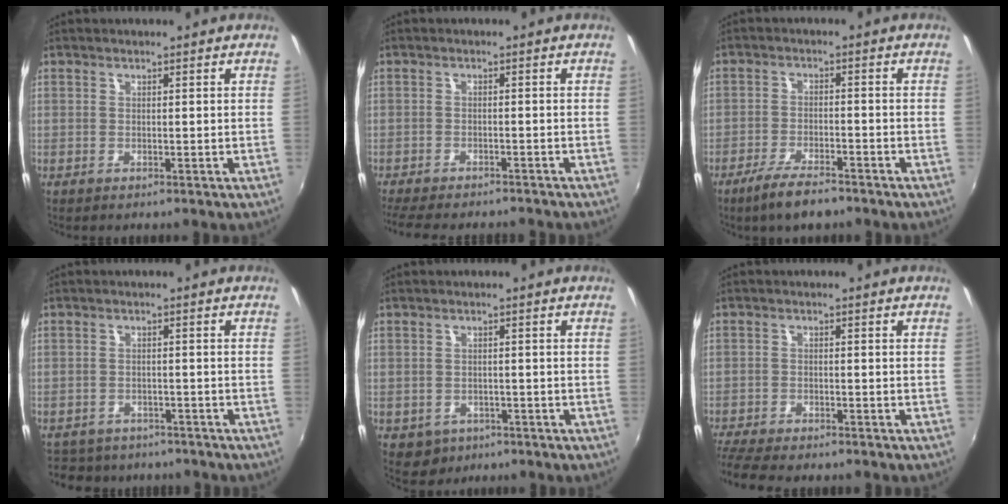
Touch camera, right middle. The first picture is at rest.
{"total": 11.0, "force": [-9.7, 2.3, 4.7], "torque": [-0.108, -0.023, -0.146]}
{"total": 7.0, "force": [-5.4, 1.6, 4.1], "torque": [-0.100, -0.012, -0.096]}
{"total": 8.2, "force": [-7.0, 3.7, 2.0], "torque": [-0.052, -0.006, -0.100]}
{"total": 4.6, "force": [-2.0, 3.9, 1.5], "torque": [-0.041, -0.005, -0.019]}
{"total": 8.6, "force": [-7.6, 1.5, 3.6], "torque": [-0.100, -0.031, -0.132]}